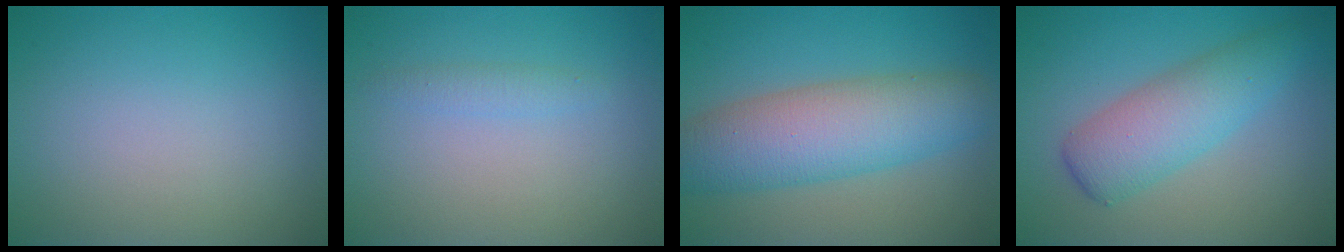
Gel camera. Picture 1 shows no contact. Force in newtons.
{"total": 1.1, "press": 1.1, "slide": 0.0}
{"total": 7.9, "press": 7.9, "slide": 0.2}
{"total": 5.0, "press": 5.0, "slide": 0.2}